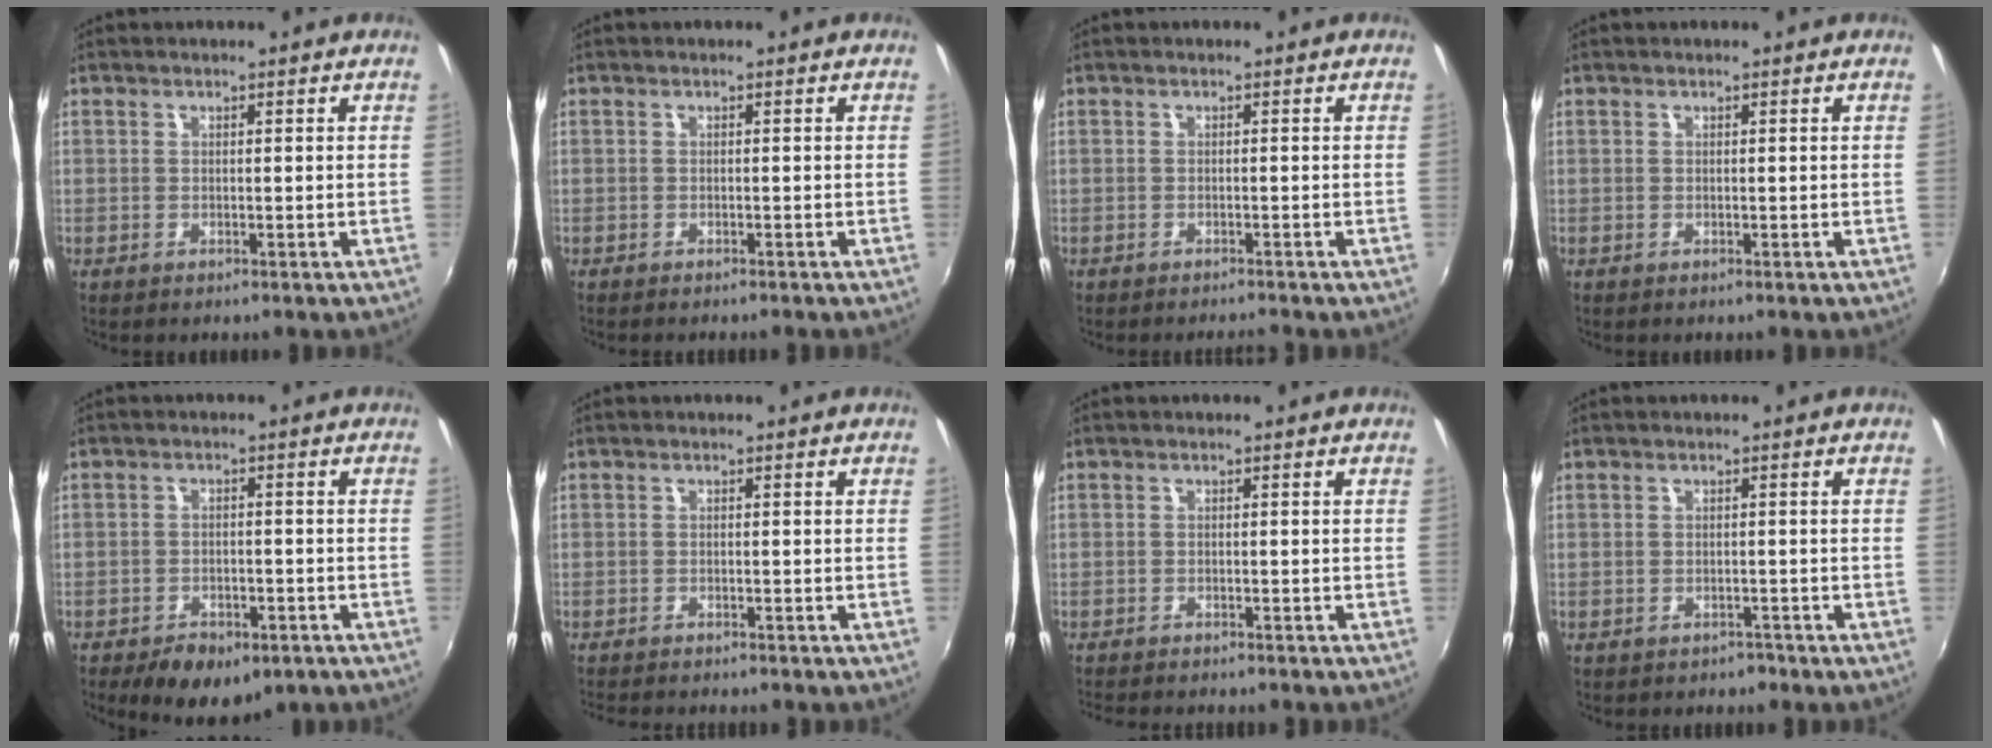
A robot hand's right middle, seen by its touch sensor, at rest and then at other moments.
{"total": 0.9, "force": [-0.8, 0.0, 0.3], "torque": [-0.006, -0.006, -0.015]}
{"total": 1.6, "force": [-1.6, 0.0, 0.3], "torque": [-0.013, -0.008, -0.027]}
{"total": 0.0}
{"total": 10.2, "force": [-6.8, 5.2, 5.7], "torque": [-0.123, -0.014, -0.091]}
{"total": 4.3, "force": [-4.0, 0.6, 1.6], "torque": [-0.039, -0.016, -0.067]}
{"total": 4.7, "force": [-4.3, 0.6, 1.6], "torque": [-0.041, -0.017, -0.071]}
{"total": 1.7, "force": [-1.3, 1.1, 0.0], "torque": [-0.004, 0.000, -0.017]}